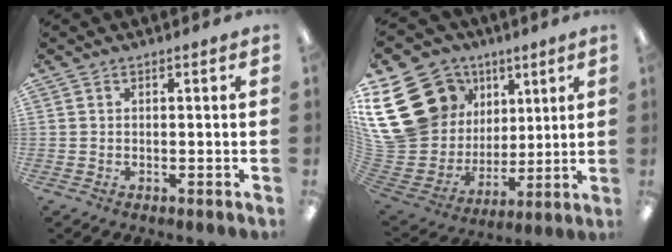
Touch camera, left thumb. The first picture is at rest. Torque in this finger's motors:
{"motor_torque": [1.31, 1.33, 1.48, -1.30, 0.59]}